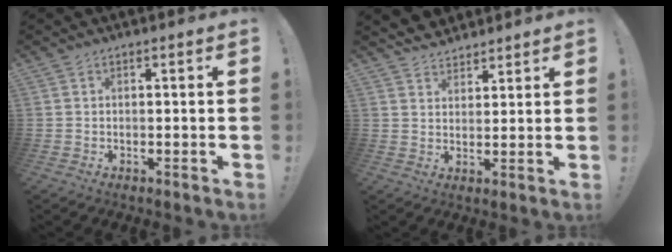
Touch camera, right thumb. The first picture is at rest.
{"total": 5.0, "force": [4.5, 2.2, 0.3], "torque": [-0.007, -0.028, 0.085]}